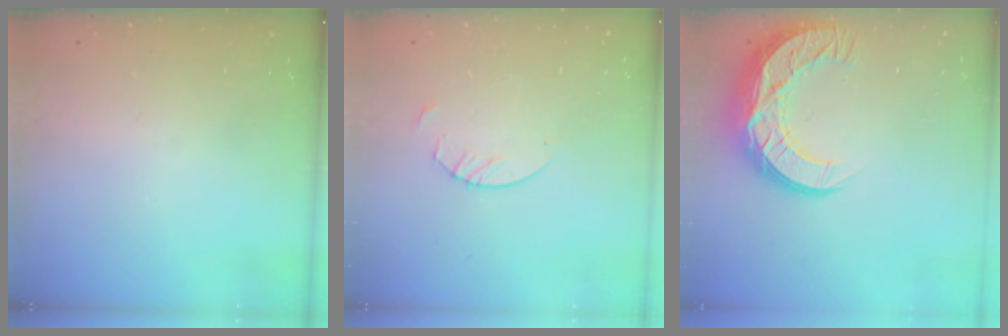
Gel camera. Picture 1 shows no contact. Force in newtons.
{"total": 2.7, "press": 2.7, "slide": 0.2}
{"total": 16.0, "press": 16.0, "slide": 1.3}